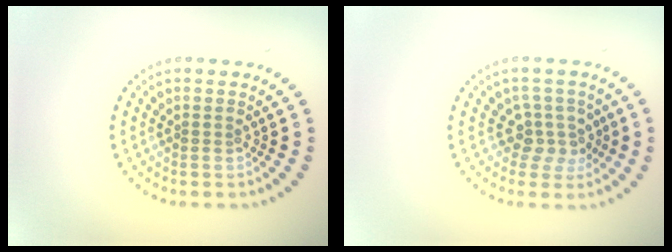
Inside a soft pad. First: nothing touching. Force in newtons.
{"total": 2.7, "press": 2.1, "slide": 1.6}